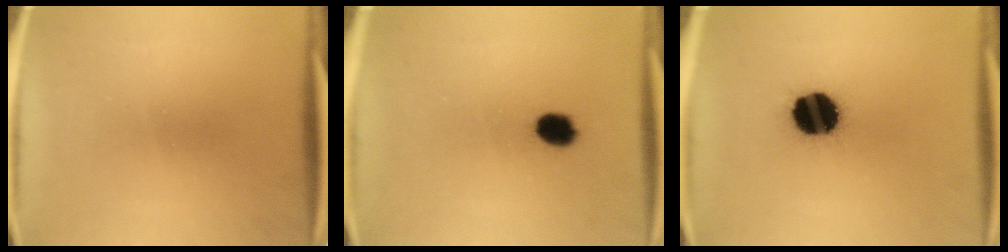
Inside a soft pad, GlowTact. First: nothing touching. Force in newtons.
{"total": 4.3}
{"total": 14.7}